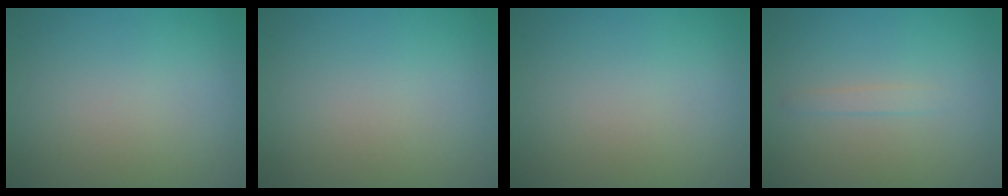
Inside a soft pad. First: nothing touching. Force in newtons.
{"total": 0.0}
{"total": 0.0}
{"total": 0.9, "press": 0.9, "slide": 0.1}